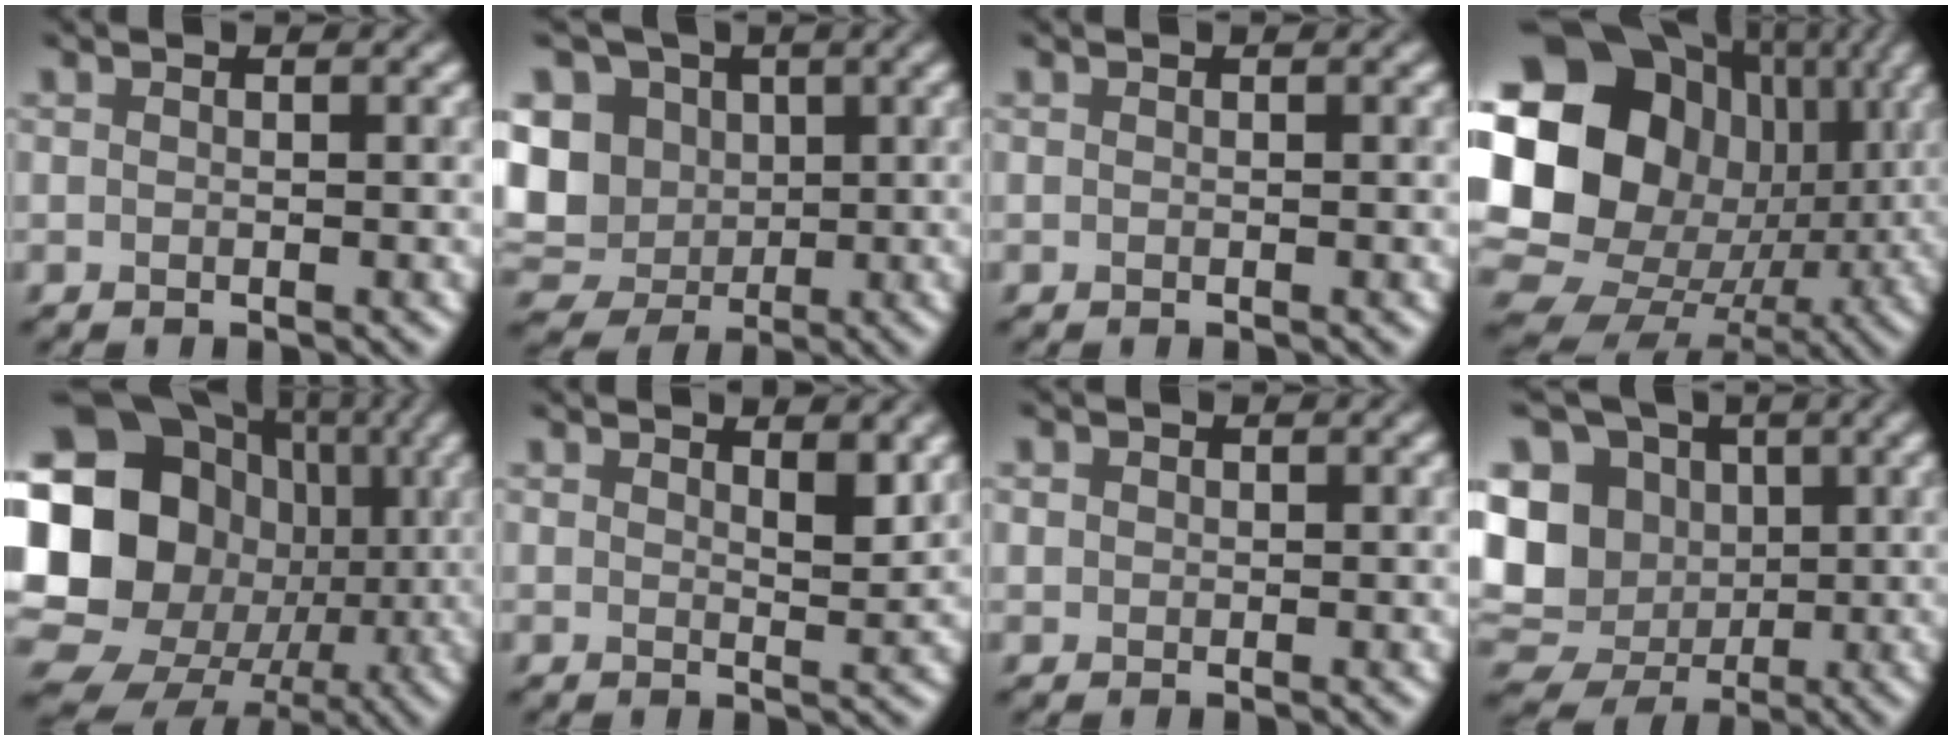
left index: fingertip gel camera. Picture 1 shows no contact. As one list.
[{"total": 9.3, "force": [1.3, 8.0, 4.5], "torque": [-0.091, 0.013, -0.003]}, {"total": 0.0}, {"total": 21.8, "force": [3.5, 18.7, 10.6], "torque": [-0.224, 0.012, 0.048]}, {"total": 21.1, "force": [0.3, 18.8, 9.7], "torque": [-0.192, 0.026, -0.042]}, {"total": 2.1, "force": [1.3, 0.6, 1.5], "torque": [-0.021, -0.003, 0.025]}, {"total": 1.0, "force": [0.4, 0.9, 0.2], "torque": [-0.001, 0.006, -0.002]}, {"total": 12.1, "force": [1.1, 10.6, 5.7], "torque": [-0.124, 0.012, 0.003]}]